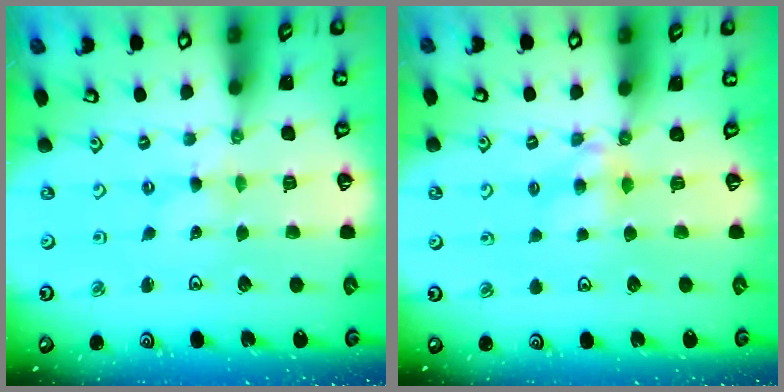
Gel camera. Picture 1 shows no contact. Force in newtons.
{"total": 4.9, "press": 4.8, "slide": 0.7}